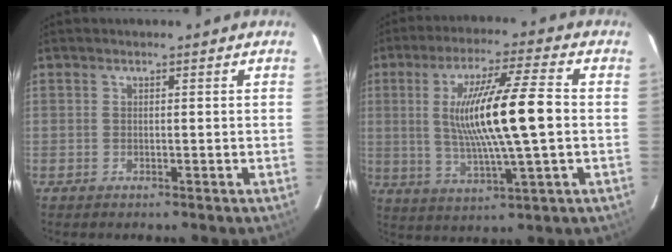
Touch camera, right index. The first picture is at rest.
{"total": 14.5, "force": [0.4, 0.4, 14.5], "torque": [-0.272, 0.000, 0.008]}